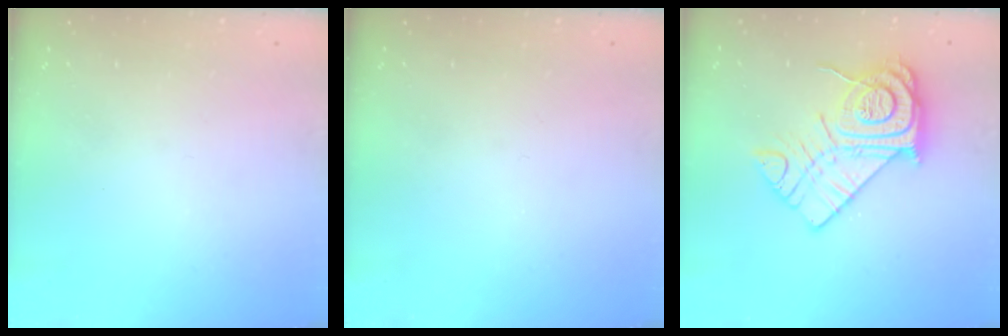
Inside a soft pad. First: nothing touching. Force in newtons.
{"total": 0.0}
{"total": 17.3, "press": 17.2, "slide": 1.3}